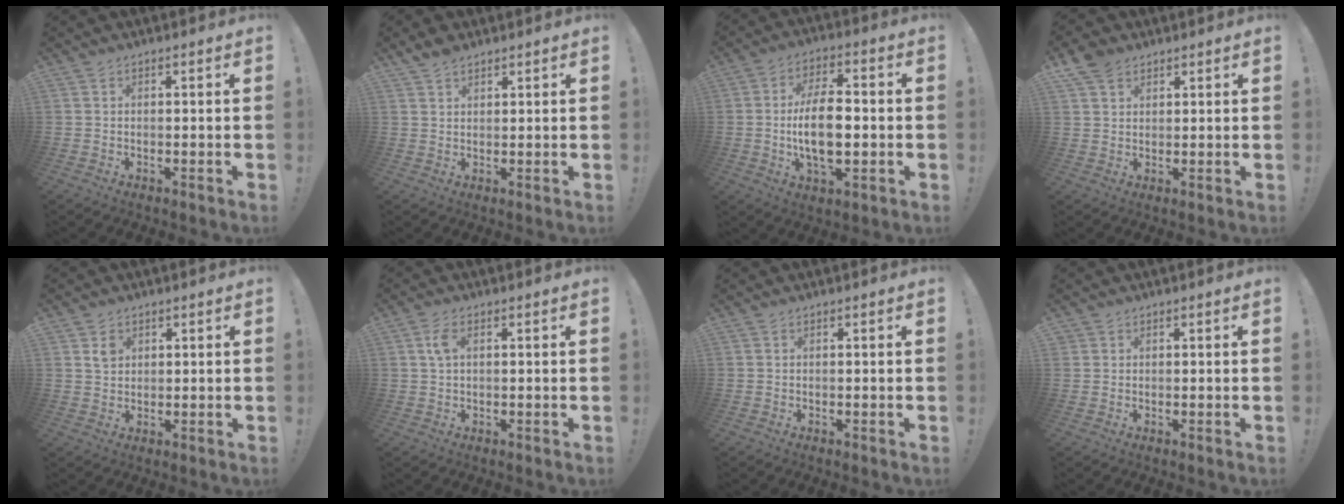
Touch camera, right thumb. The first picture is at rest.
{"total": 3.5, "force": [2.9, 1.5, 1.3], "torque": [-0.017, -0.017, 0.054]}
{"total": 13.5, "force": [-1.3, 6.7, 11.7], "torque": [-0.212, 0.000, -0.031]}
{"total": 5.7, "force": [3.7, 3.8, 2.0], "torque": [-0.033, -0.012, 0.071]}
{"total": 3.3, "force": [1.9, 2.6, 0.9], "torque": [-0.001, -0.011, 0.032]}
{"total": 3.8, "force": [0.9, 1.9, 3.2], "torque": [-0.049, 0.001, 0.013]}
{"total": 0.0}
{"total": 0.9, "force": [0.6, 0.7, 0.0], "torque": [-0.001, 0.000, 0.012]}